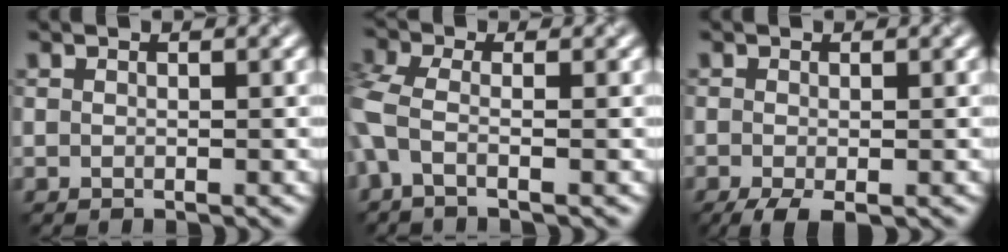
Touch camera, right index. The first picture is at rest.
{"total": 2.8, "force": [-0.8, 1.0, 2.5], "torque": [-0.068, -0.003, -0.030]}
{"total": 2.7, "force": [-1.6, 0.8, 2.1], "torque": [-0.040, -0.007, -0.029]}